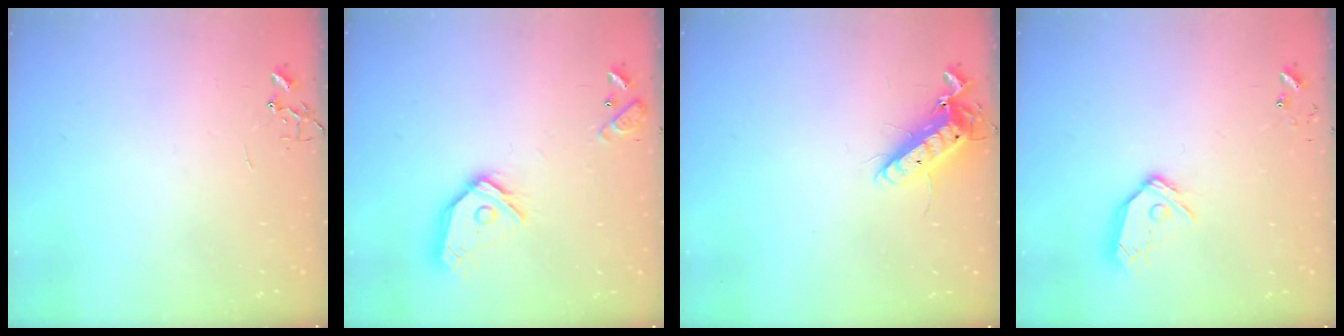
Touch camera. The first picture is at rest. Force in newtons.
{"total": 14.7, "press": 14.6, "slide": 2.0}
{"total": 12.3, "press": 12.2, "slide": 1.7}
{"total": 11.6, "press": 11.6, "slide": 1.4}